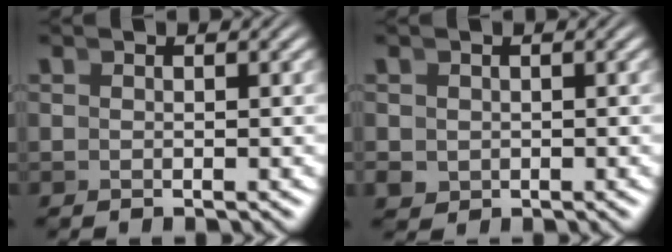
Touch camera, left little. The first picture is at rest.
{"total": 2.0, "force": [-0.6, 1.9, 0.6], "torque": [-0.023, -0.022, 0.001]}